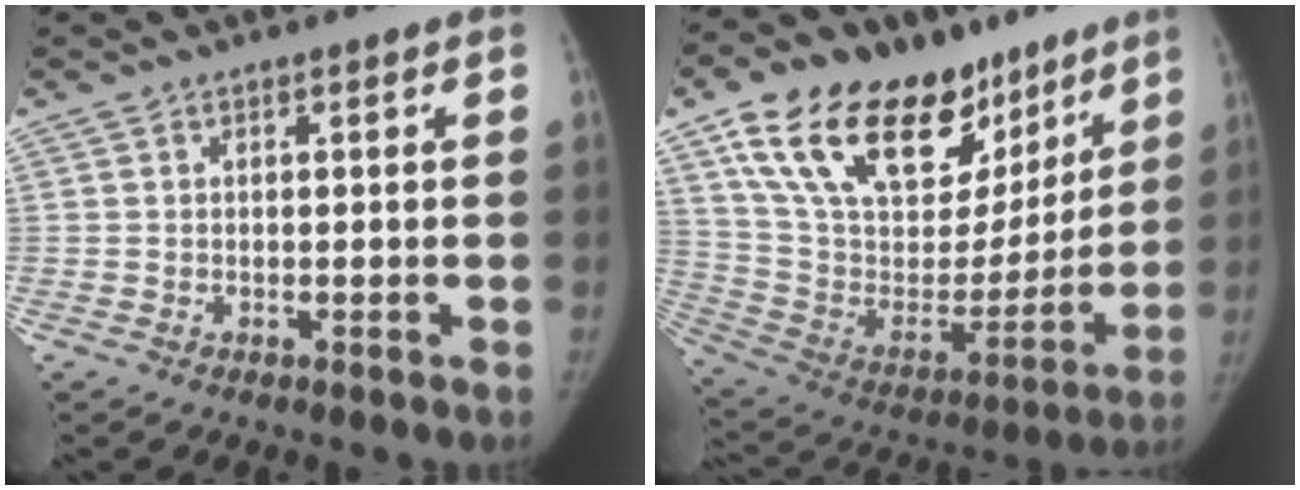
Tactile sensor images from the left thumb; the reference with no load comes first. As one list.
[{"total": 32.5, "force": [19.7, 17.1, 19.4], "torque": [-0.289, -0.024, 0.335]}]